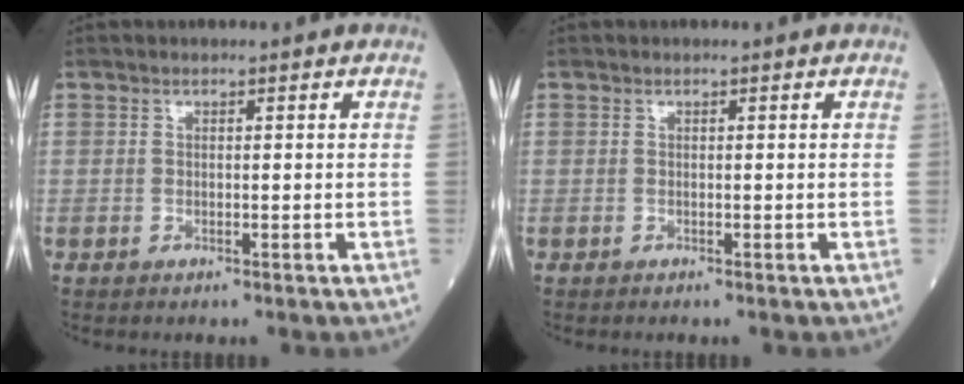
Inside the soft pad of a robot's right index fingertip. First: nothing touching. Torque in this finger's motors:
{"motor_torque": [-0.03, -0.02, -0.01, 0.01]}